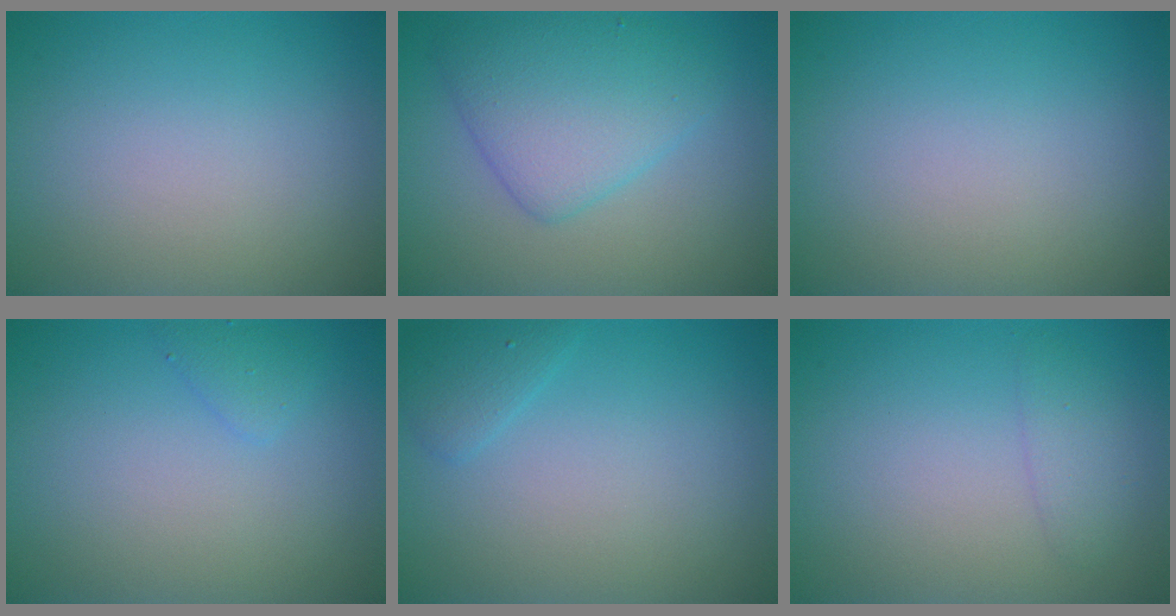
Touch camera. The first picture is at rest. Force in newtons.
{"total": 5.1, "press": 5.1, "slide": 0.2}
{"total": 0.0}
{"total": 1.1, "press": 1.1, "slide": 0.0}
{"total": 1.4, "press": 1.4, "slide": 0.1}
{"total": 1.4, "press": 1.4, "slide": 0.1}